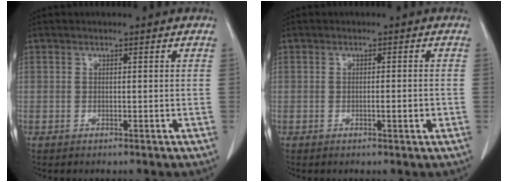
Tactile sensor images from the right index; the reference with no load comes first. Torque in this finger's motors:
{"motor_torque": [0.50, -0.35, 0.14, 0.03]}